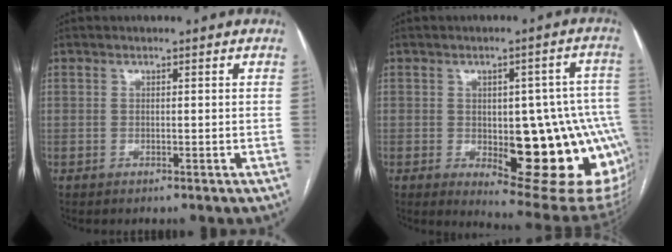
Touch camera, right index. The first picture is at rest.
{"total": 20.4, "force": [-3.8, 6.3, 19.0], "torque": [-0.157, 0.018, -0.023]}